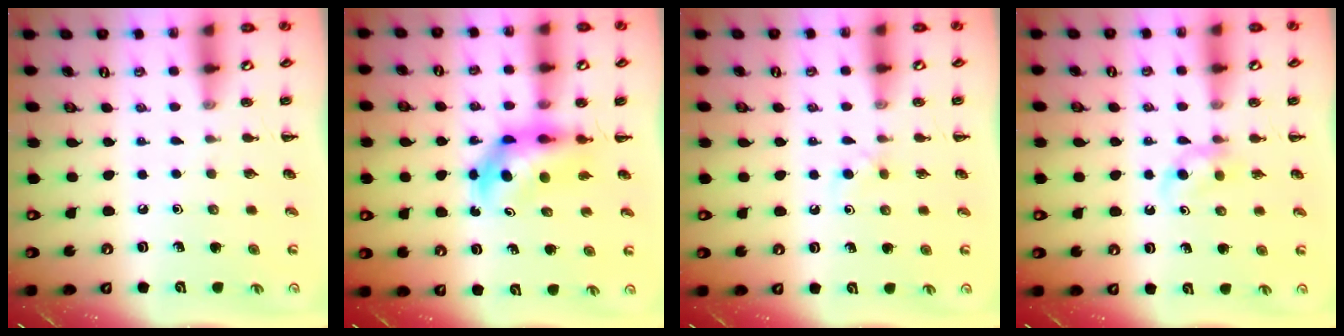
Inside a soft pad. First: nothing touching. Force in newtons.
{"total": 5.8, "press": 5.8, "slide": 0.9}
{"total": 3.9, "press": 3.6, "slide": 1.4}
{"total": 2.9, "press": 2.6, "slide": 1.3}